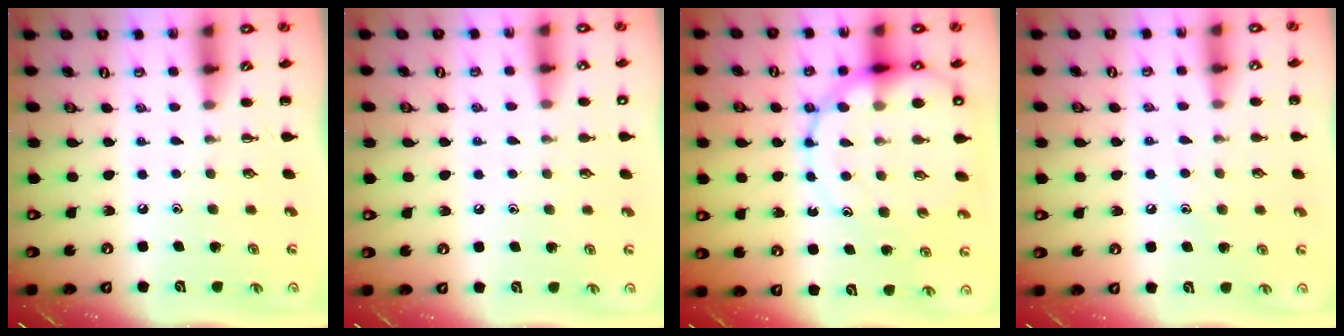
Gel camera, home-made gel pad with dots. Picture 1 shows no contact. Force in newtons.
{"total": 6.6, "press": 6.3, "slide": 2.0}
{"total": 17.5, "press": 17.1, "slide": 3.7}
{"total": 7.7, "press": 7.5, "slide": 1.8}